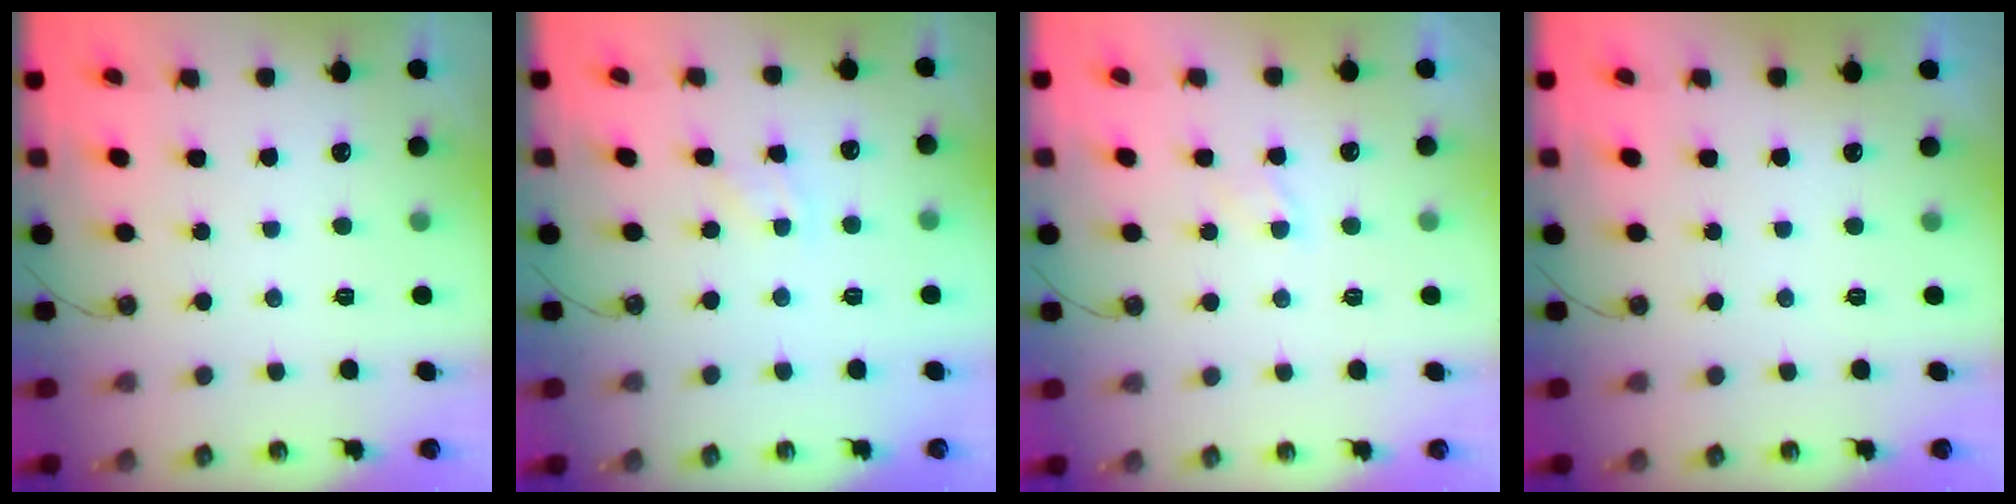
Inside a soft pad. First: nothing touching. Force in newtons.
{"total": 2.0, "press": 2.0, "slide": 0.3}
{"total": 2.7, "press": 2.7, "slide": 0.4}
{"total": 0.0}